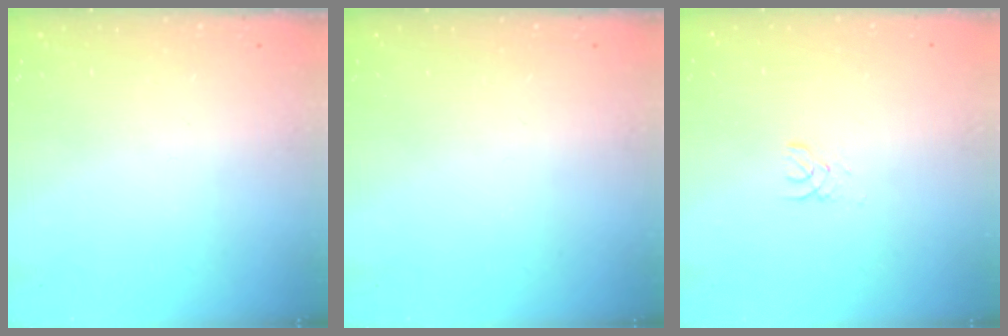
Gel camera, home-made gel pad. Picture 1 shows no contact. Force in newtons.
{"total": 0.0}
{"total": 1.0, "press": 1.0, "slide": 0.1}